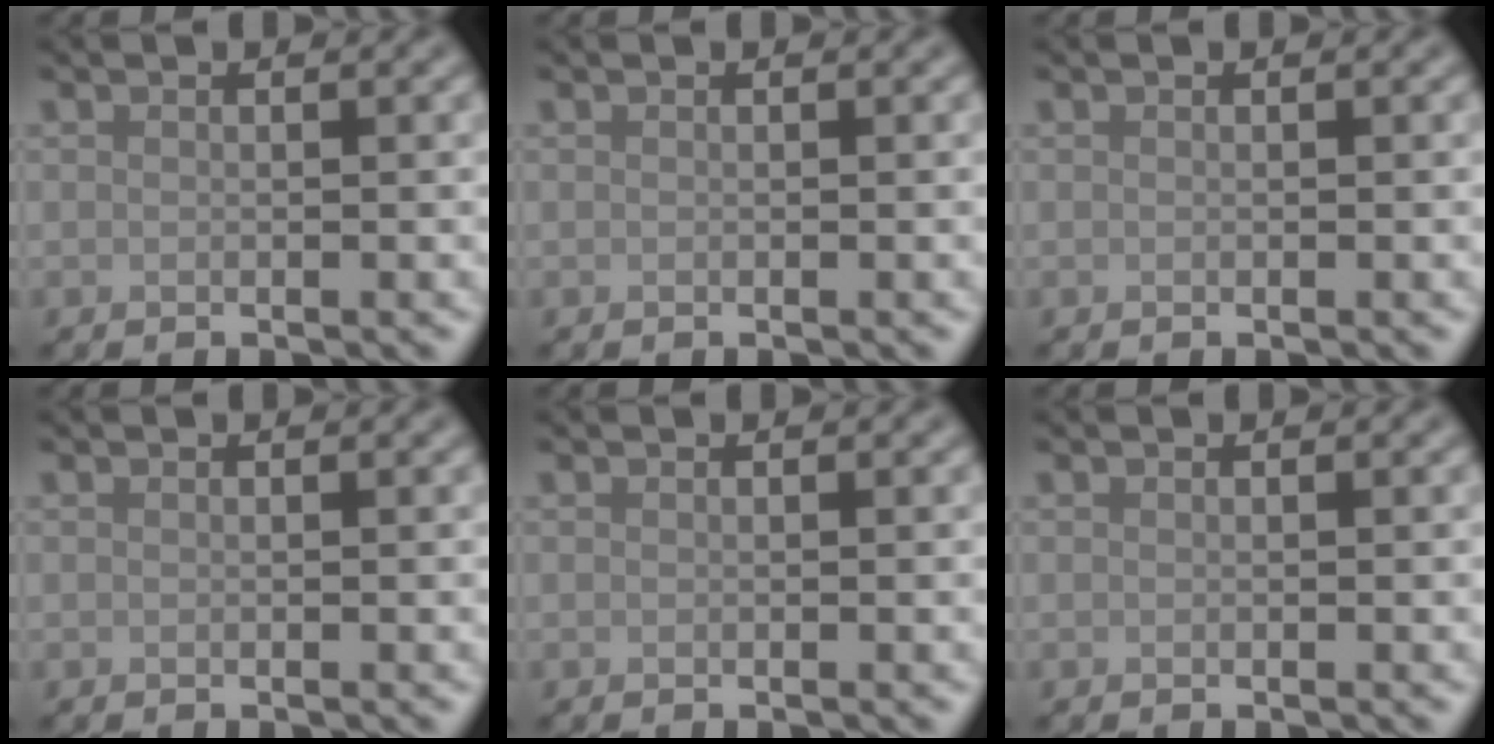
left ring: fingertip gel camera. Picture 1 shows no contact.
{"total": 0.0}
{"total": 0.0}
{"total": 0.0}
{"total": 0.0}
{"total": 0.0}